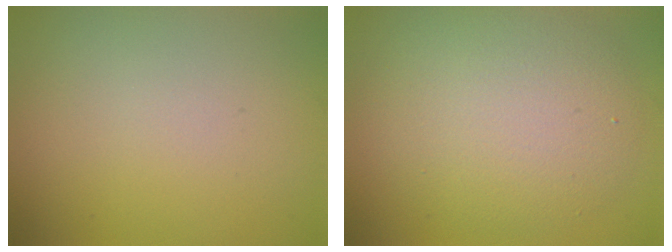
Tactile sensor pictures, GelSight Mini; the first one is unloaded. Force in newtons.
{"total": 6.1, "press": 6.1, "slide": 0.2}